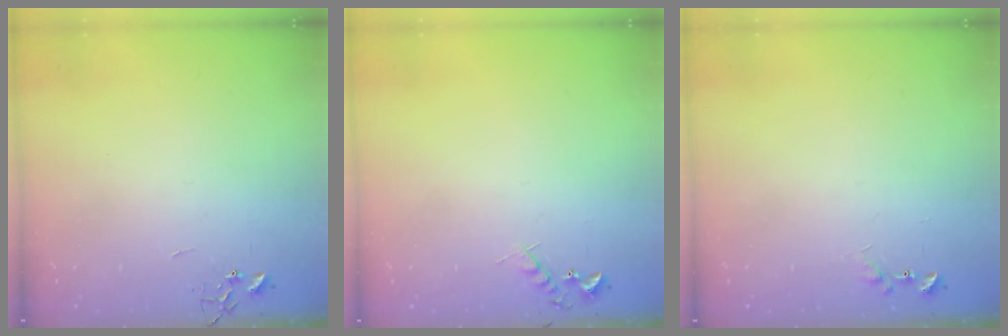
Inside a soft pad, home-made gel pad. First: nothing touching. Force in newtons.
{"total": 6.1, "press": 6.0, "slide": 0.9}
{"total": 7.1, "press": 7.0, "slide": 0.5}